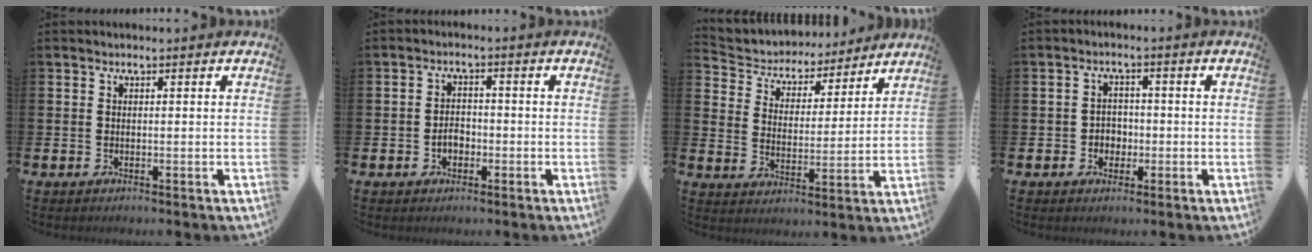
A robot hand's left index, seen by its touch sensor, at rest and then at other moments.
{"total": 2.3, "force": [-1.1, 1.7, 1.2], "torque": [-0.014, 0.000, -0.025]}
{"total": 5.4, "force": [4.9, 2.2, 0.3], "torque": [-0.041, -0.040, 0.081]}
{"total": 2.5, "force": [-1.0, 2.2, 0.6], "torque": [-0.018, 0.007, -0.024]}